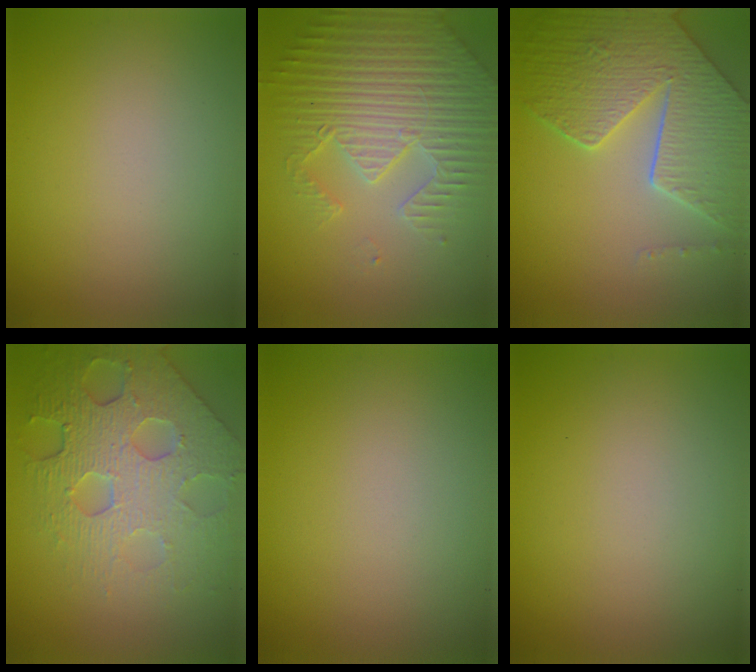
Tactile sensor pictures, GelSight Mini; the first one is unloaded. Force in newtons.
{"total": 5.0, "press": 4.8, "slide": 1.4}
{"total": 8.5, "press": 6.1, "slide": 5.9}
{"total": 7.8, "press": 5.6, "slide": 5.5}
{"total": 0.0}
{"total": 0.0}